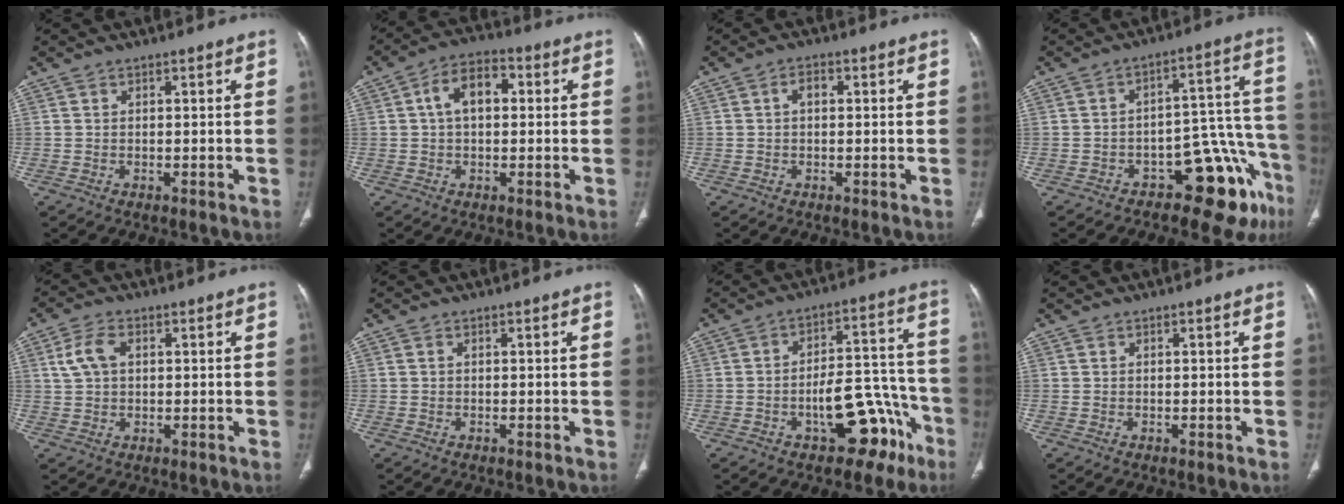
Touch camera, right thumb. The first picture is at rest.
{"total": 8.0, "force": [1.2, 5.0, 6.1], "torque": [-0.094, 0.024, 0.012]}
{"total": 2.2, "force": [0.3, 1.4, 1.7], "torque": [-0.023, 0.011, 0.001]}
{"total": 14.4, "force": [-9.4, 6.2, 9.1], "torque": [-0.055, 0.110, -0.131]}
{"total": 5.4, "force": [1.4, 3.5, 3.8], "torque": [-0.080, 0.010, 0.028]}
{"total": 0.0}
{"total": 15.1, "force": [-7.4, 7.4, 10.9], "torque": [-0.107, 0.072, -0.096]}
{"total": 0.0}